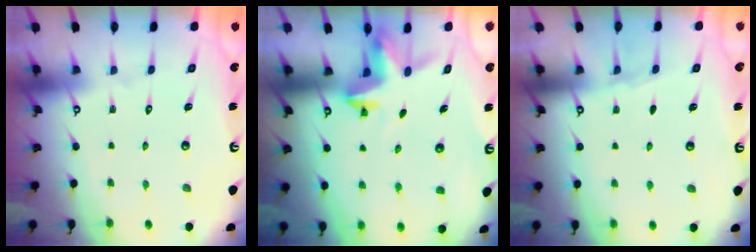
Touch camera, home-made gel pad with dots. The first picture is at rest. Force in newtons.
{"total": 3.2, "press": 3.2, "slide": 0.1}
{"total": 3.4, "press": 3.3, "slide": 0.5}